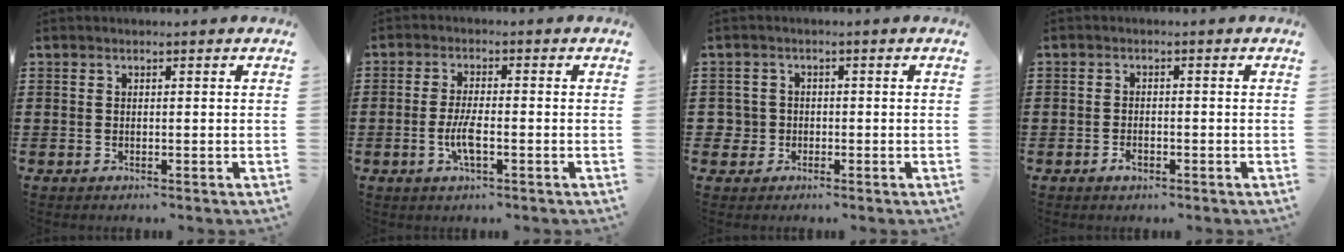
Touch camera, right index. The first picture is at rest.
{"total": 4.2, "force": [-1.2, 0.9, 4.0], "torque": [-0.090, -0.007, -0.026]}
{"total": 2.6, "force": [-1.1, 2.3, 0.5], "torque": [-0.029, -0.002, -0.027]}
{"total": 1.5, "force": [-0.8, 0.7, 1.1], "torque": [-0.023, -0.004, -0.015]}